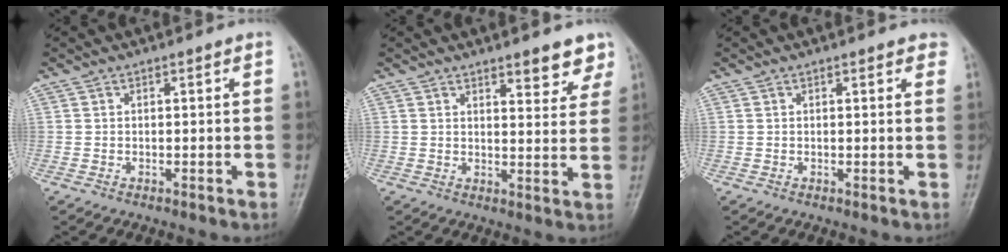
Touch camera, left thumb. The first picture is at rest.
{"total": 6.6, "force": [5.0, 2.2, 3.8], "torque": [-0.019, -0.028, 0.058]}
{"total": 2.5, "force": [1.7, 0.9, 1.6], "torque": [-0.005, 0.002, 0.015]}